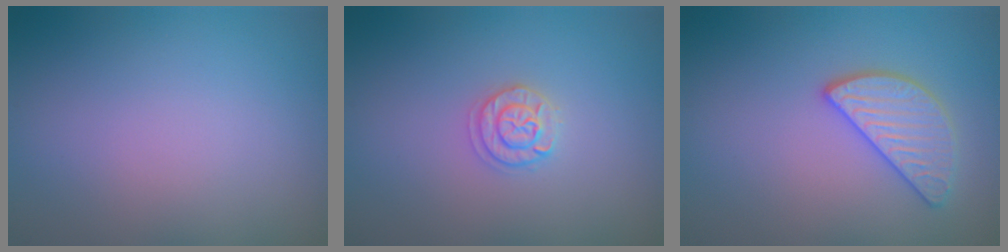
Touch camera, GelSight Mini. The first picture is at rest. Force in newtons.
{"total": 1.7, "press": 1.7, "slide": 0.2}
{"total": 2.8, "press": 2.7, "slide": 0.4}